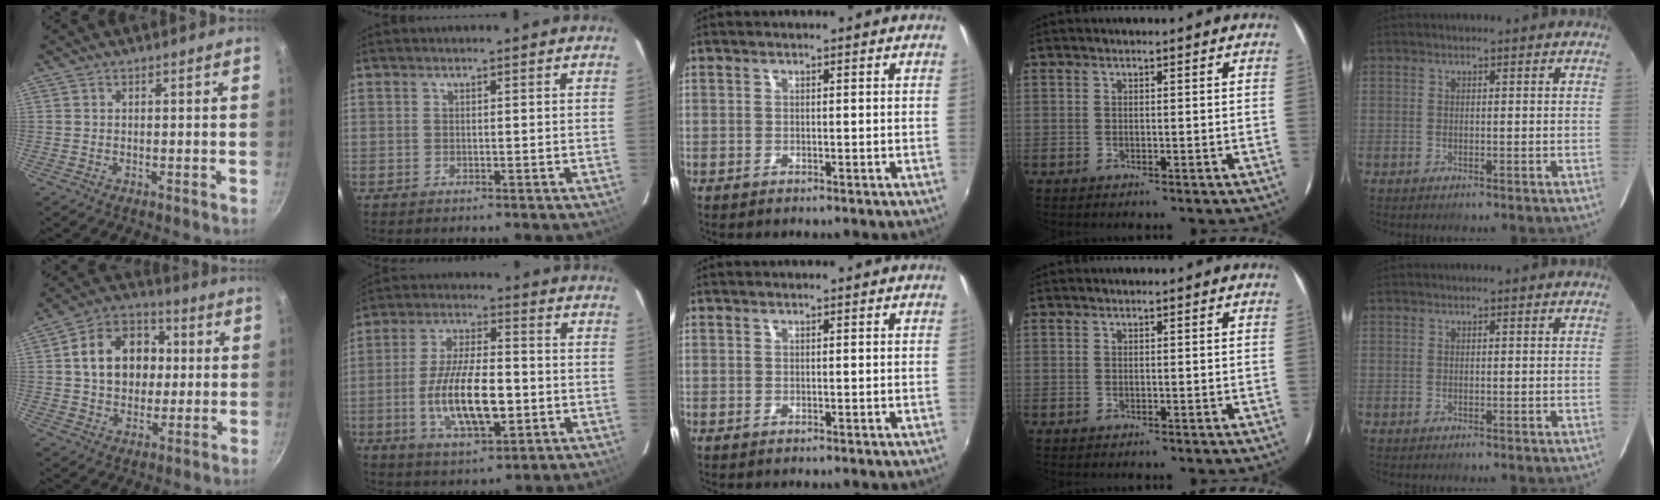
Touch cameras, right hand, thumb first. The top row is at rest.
{"thumb": {"total": 15.0, "force": [2.1, 11.7, 9.1], "torque": [-0.115, 0.024, 0.025]}, "index": {"total": 14.3, "force": [-3.1, 5.4, 12.8], "torque": [-0.253, -0.008, -0.051]}}